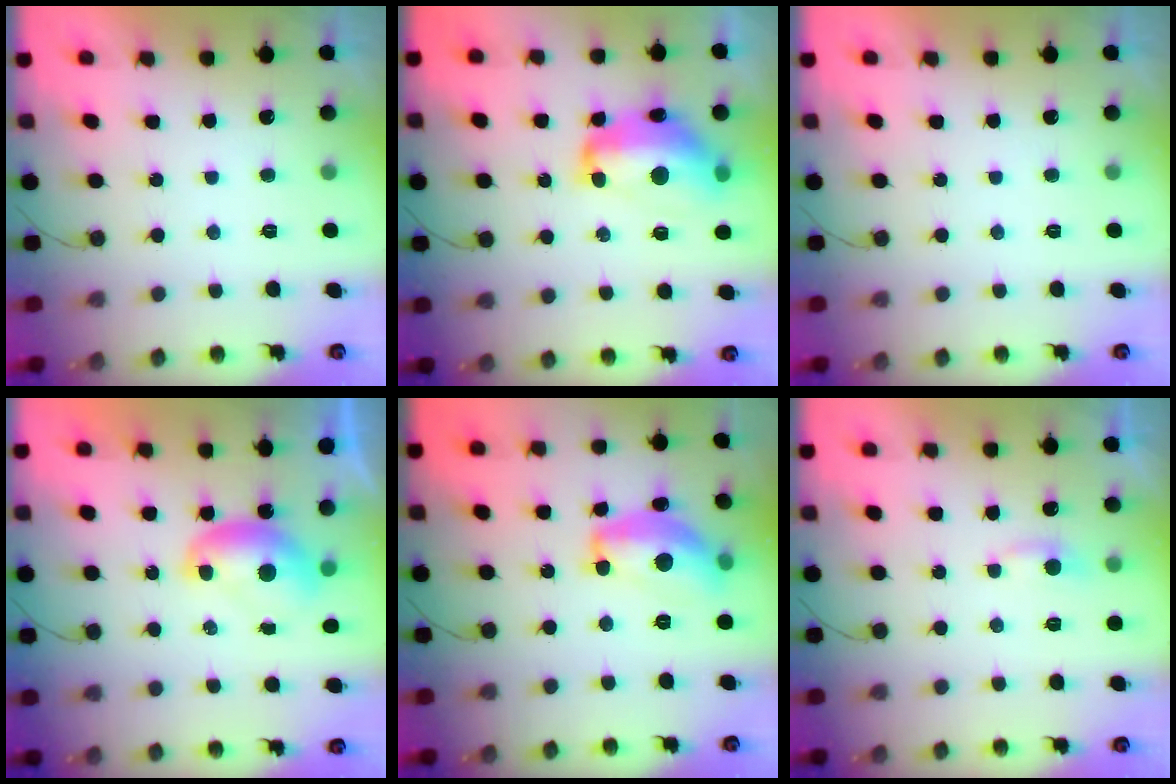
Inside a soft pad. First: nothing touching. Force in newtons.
{"total": 14.8, "press": 14.8, "slide": 1.1}
{"total": 0.0}
{"total": 7.8, "press": 7.8, "slide": 0.2}
{"total": 16.0, "press": 16.0, "slide": 0.7}
{"total": 3.6, "press": 3.6, "slide": 0.4}